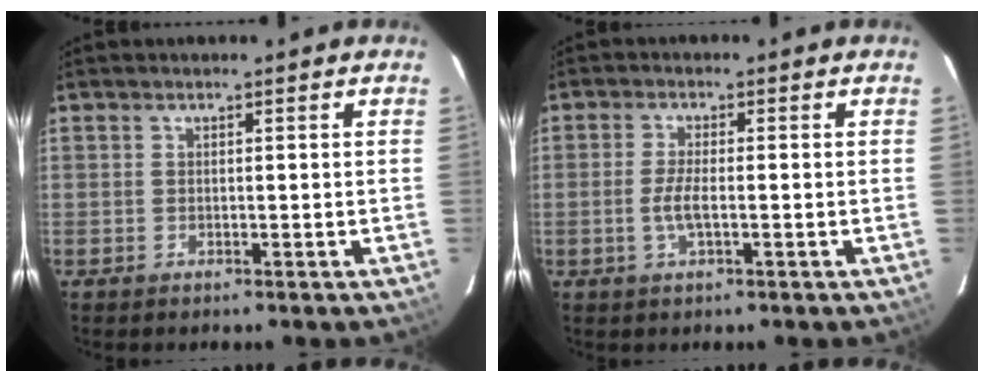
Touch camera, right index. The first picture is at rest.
{"total": 3.5, "force": [-1.0, 0.7, 3.3], "torque": [-0.067, -0.004, -0.019]}